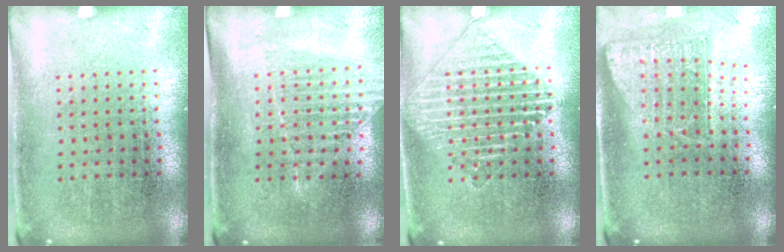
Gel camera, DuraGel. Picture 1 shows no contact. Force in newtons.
{"total": 1.2, "press": 1.1, "slide": 0.5}
{"total": 2.6, "press": 2.6, "slide": 0.5}
{"total": 1.7, "press": 1.3, "slide": 1.1}